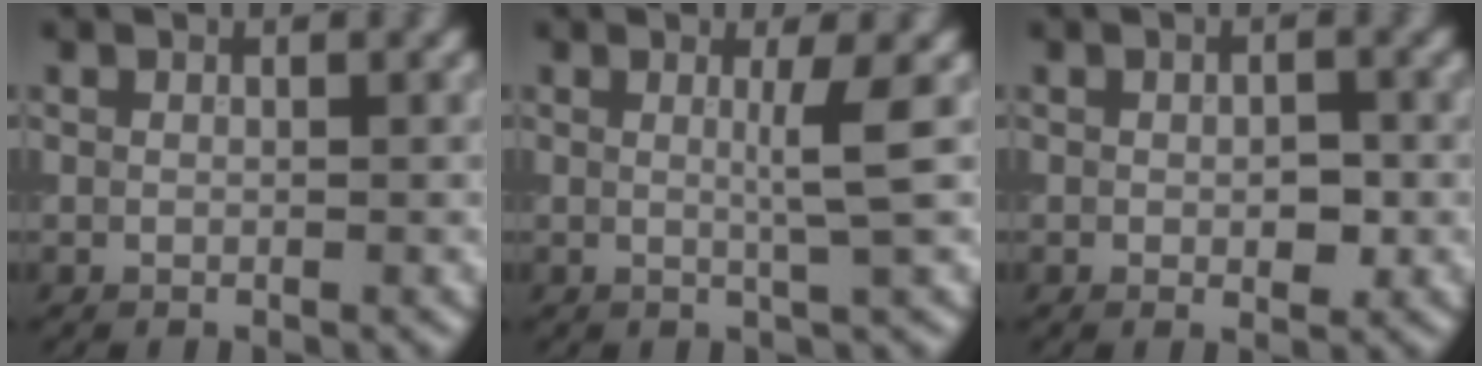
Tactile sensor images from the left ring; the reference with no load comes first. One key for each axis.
{"total": 2.6, "fx": 0.3, "fy": 0.4, "fz": 2.6, "tx": -0.042, "ty": -0.001, "tz": -0.001}
{"total": 2.0, "fx": -0.2, "fy": 1.0, "fz": 1.7, "tx": -0.023, "ty": -0.003, "tz": -0.001}